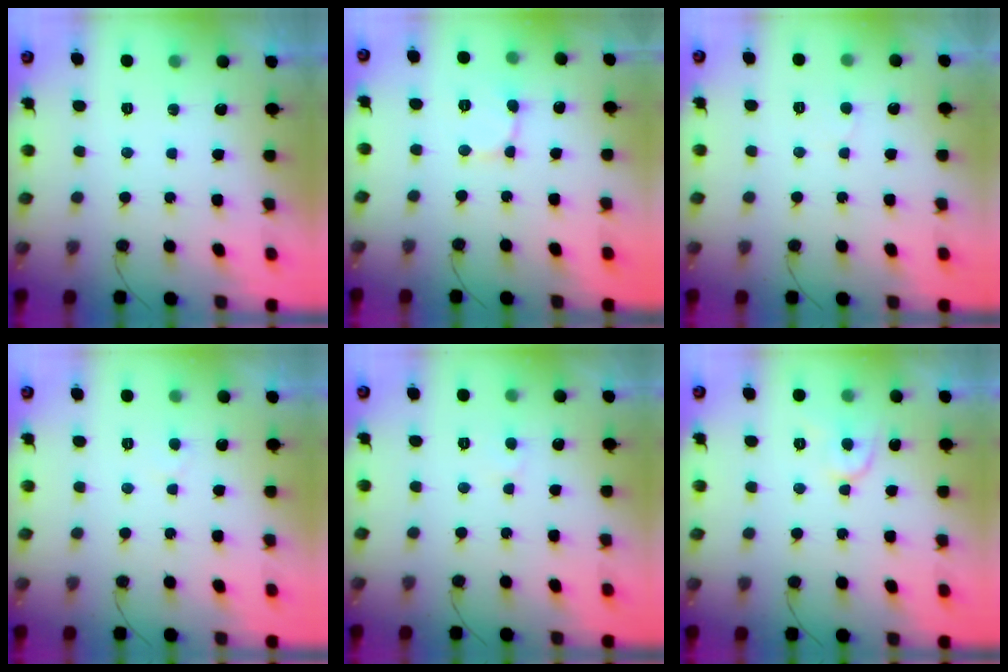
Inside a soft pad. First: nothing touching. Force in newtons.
{"total": 2.9, "press": 2.9, "slide": 0.2}
{"total": 4.7, "press": 4.7, "slide": 0.6}
{"total": 2.7, "press": 2.7, "slide": 0.2}
{"total": 3.6, "press": 3.6, "slide": 0.3}
{"total": 7.3, "press": 7.2, "slide": 0.8}